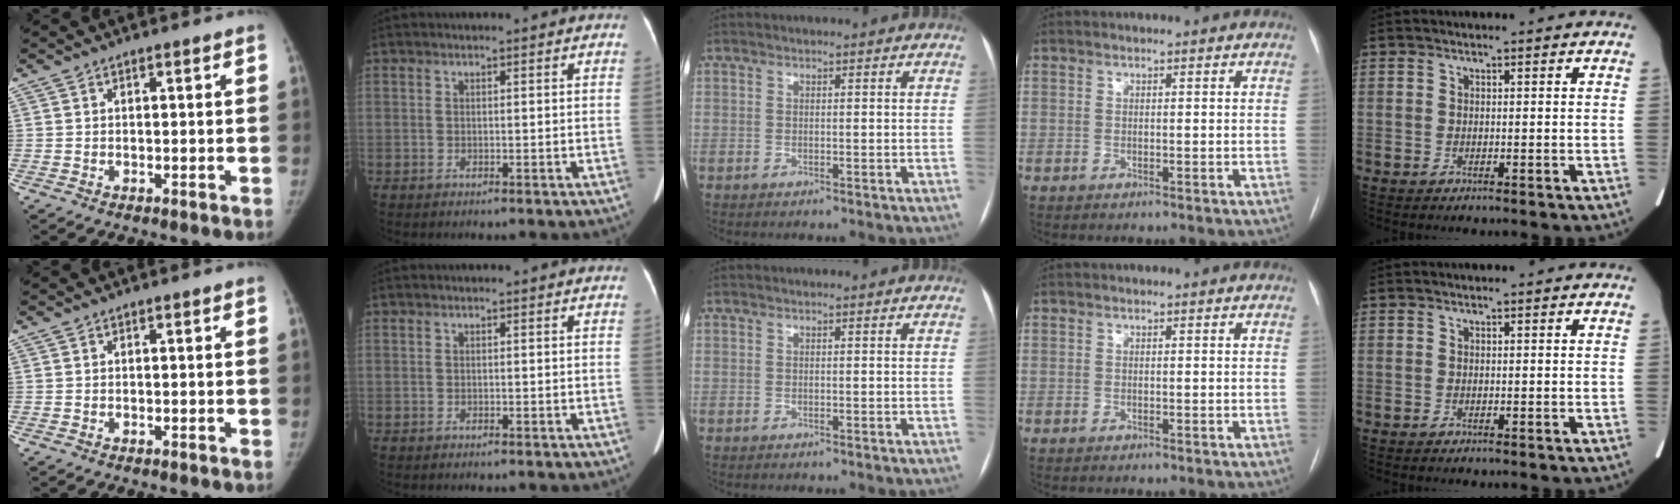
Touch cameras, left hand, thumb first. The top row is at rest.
{}